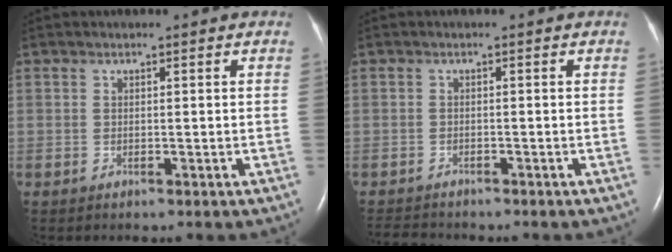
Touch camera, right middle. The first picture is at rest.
{"total": 3.8, "force": [-3.7, 0.6, 0.7], "torque": [-0.009, -0.013, -0.059]}